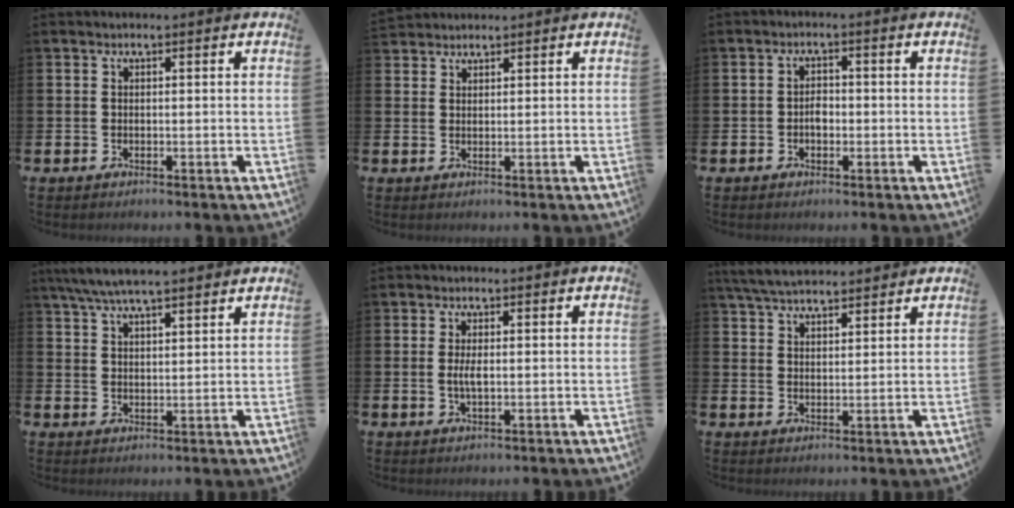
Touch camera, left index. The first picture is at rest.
{"total": 2.0, "force": [1.9, 0.5, -0.1], "torque": [0.004, -0.005, 0.036]}
{"total": 2.0, "force": [-0.5, 1.4, 1.3], "torque": [-0.013, 0.002, -0.014]}
{"total": 6.1, "force": [5.5, 1.0, 2.4], "torque": [-0.056, -0.016, 0.101]}
{"total": 2.3, "force": [0.0, 0.8, 2.1], "torque": [-0.038, 0.001, -0.003]}
{"total": 5.0, "force": [4.8, 1.0, 1.2], "torque": [-0.039, -0.018, 0.089]}